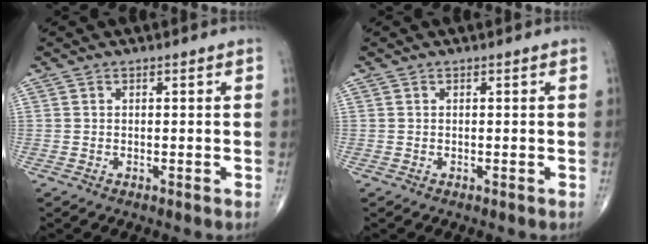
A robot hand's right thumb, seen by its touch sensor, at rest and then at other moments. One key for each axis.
{"total": 0.0}